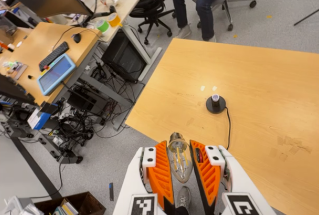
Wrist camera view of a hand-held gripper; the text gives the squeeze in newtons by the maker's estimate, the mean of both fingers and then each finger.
{"total": 12.2, "left": 12.3, "right": 12.0}